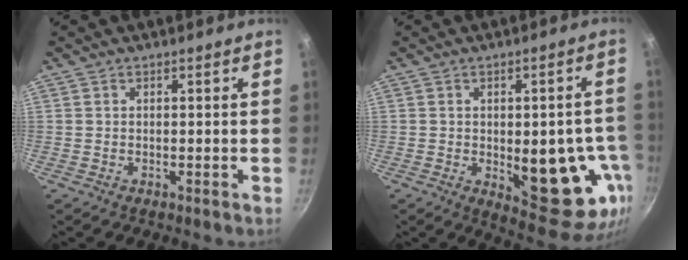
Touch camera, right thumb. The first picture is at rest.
{"total": 17.2, "force": [-3.3, 7.6, 15.1], "torque": [-0.136, -0.005, -0.030]}